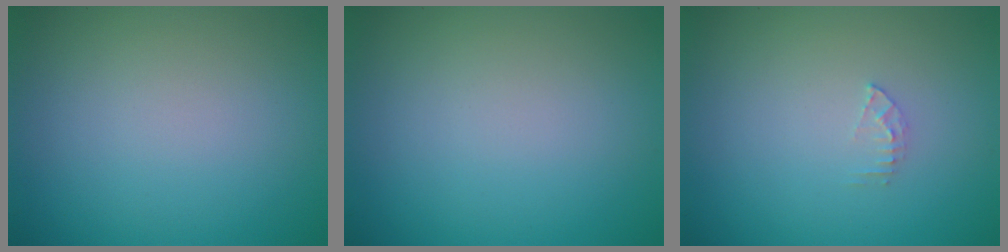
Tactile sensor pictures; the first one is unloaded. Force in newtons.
{"total": 0.0}
{"total": 0.9, "press": 0.9, "slide": 0.1}